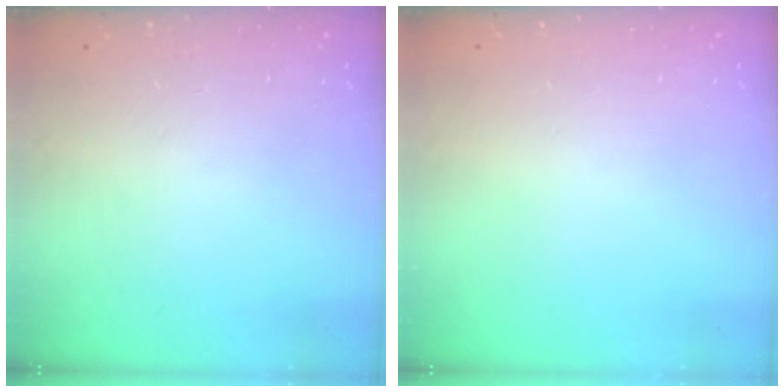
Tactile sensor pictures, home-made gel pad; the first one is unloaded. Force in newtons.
{"total": 0.0}